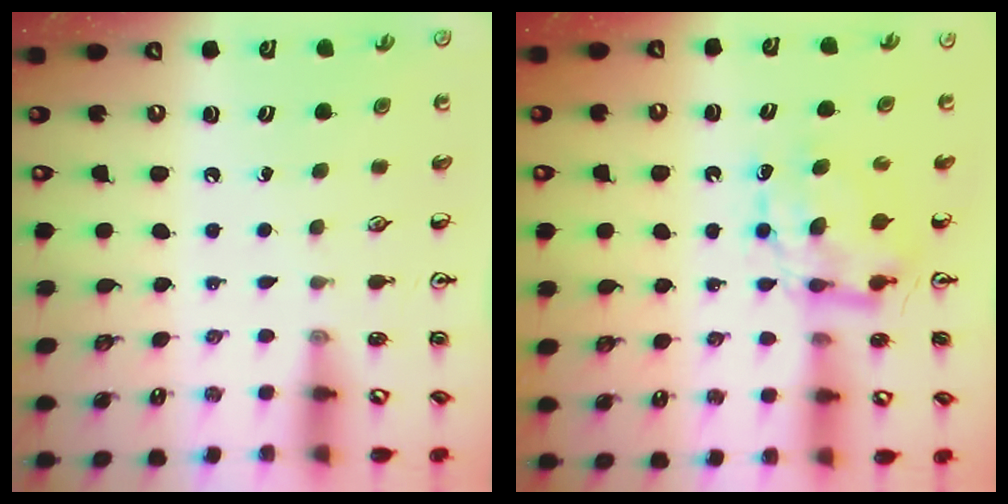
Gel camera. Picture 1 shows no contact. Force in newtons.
{"total": 6.7, "press": 6.7, "slide": 0.2}